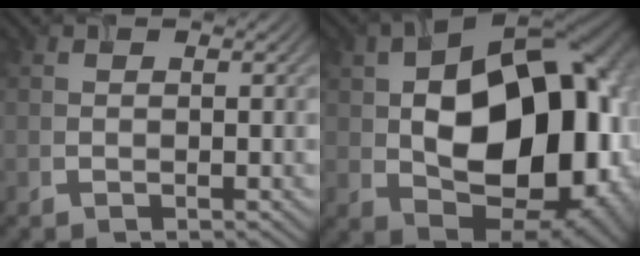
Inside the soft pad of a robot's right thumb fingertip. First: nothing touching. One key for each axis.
{"total": 21.5, "fx": 0.6, "fy": 13.7, "fz": 16.5, "tx": -0.235, "ty": -0.025, "tz": 0.032}